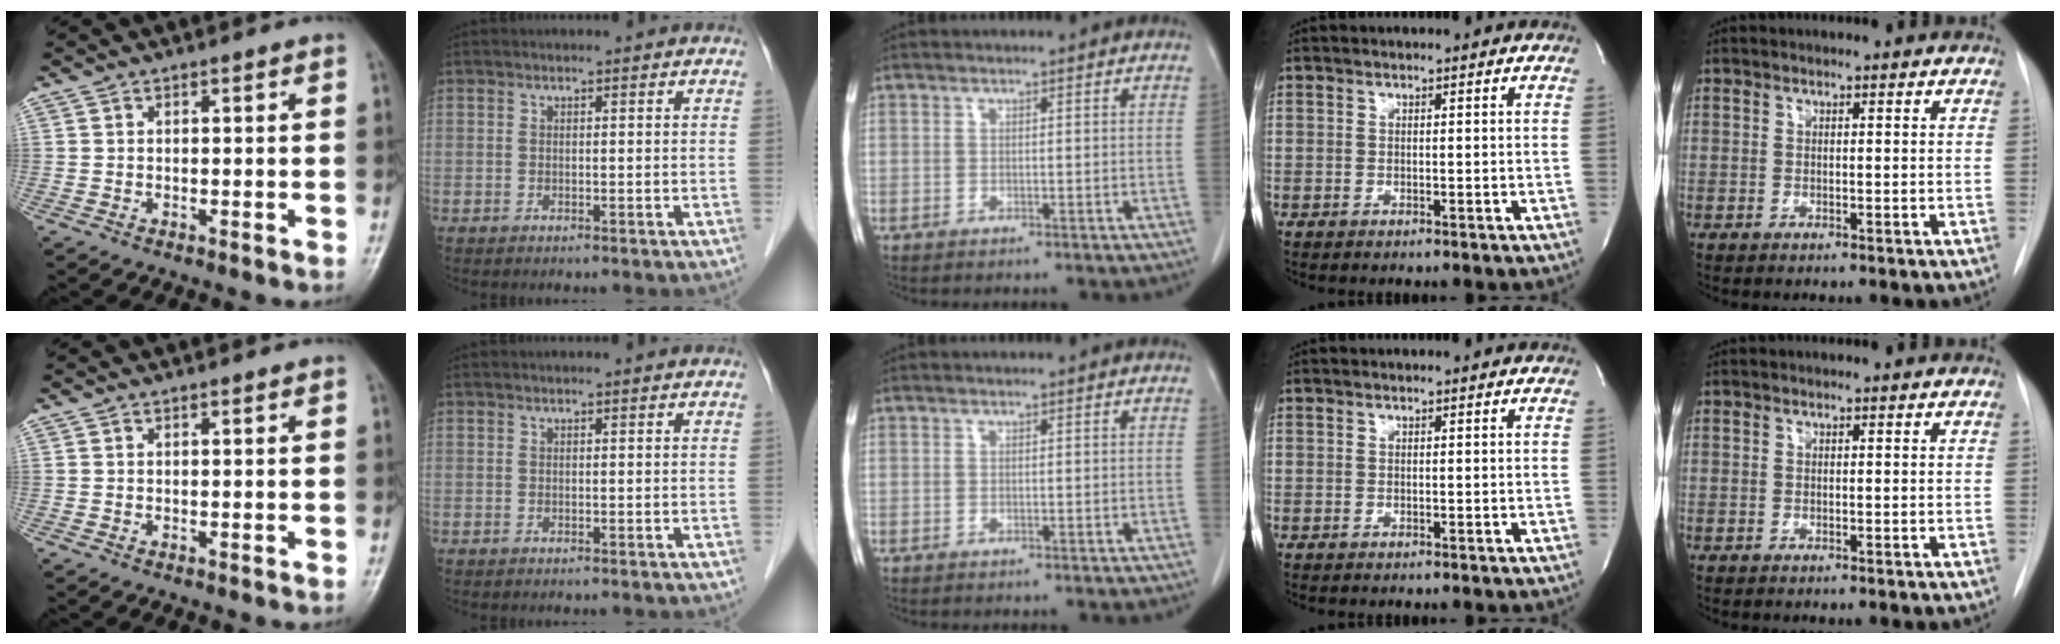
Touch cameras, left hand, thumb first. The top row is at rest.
{"index": {"total": 0.8, "force": [-0.7, 0.0, -0.2], "torque": [0.005, -0.006, -0.012]}}